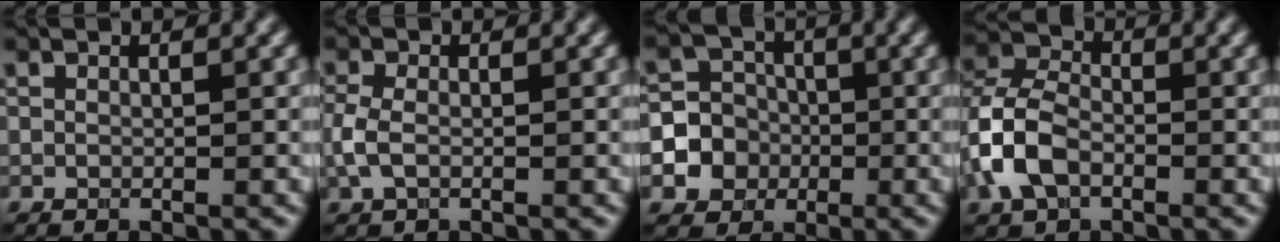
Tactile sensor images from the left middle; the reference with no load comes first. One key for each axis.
{"total": 2.3, "fx": -0.4, "fy": 1.4, "fz": 1.8, "tx": -0.048, "ty": 0.001, "tz": -0.013}
{"total": 8.0, "fx": -2.3, "fy": 7.5, "fz": 1.2, "tx": -0.024, "ty": 0.001, "tz": -0.058}
{"total": 5.4, "fx": -1.9, "fy": 3.5, "fz": 3.6, "tx": -0.084, "ty": 0.008, "tz": -0.047}